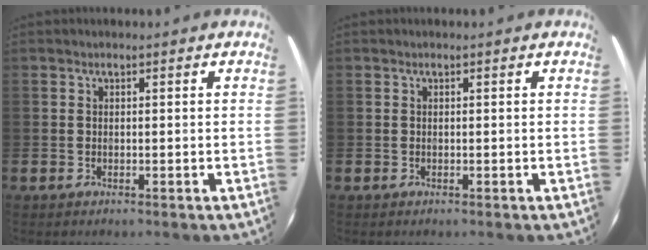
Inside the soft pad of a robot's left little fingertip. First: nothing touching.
{"total": 0.0}